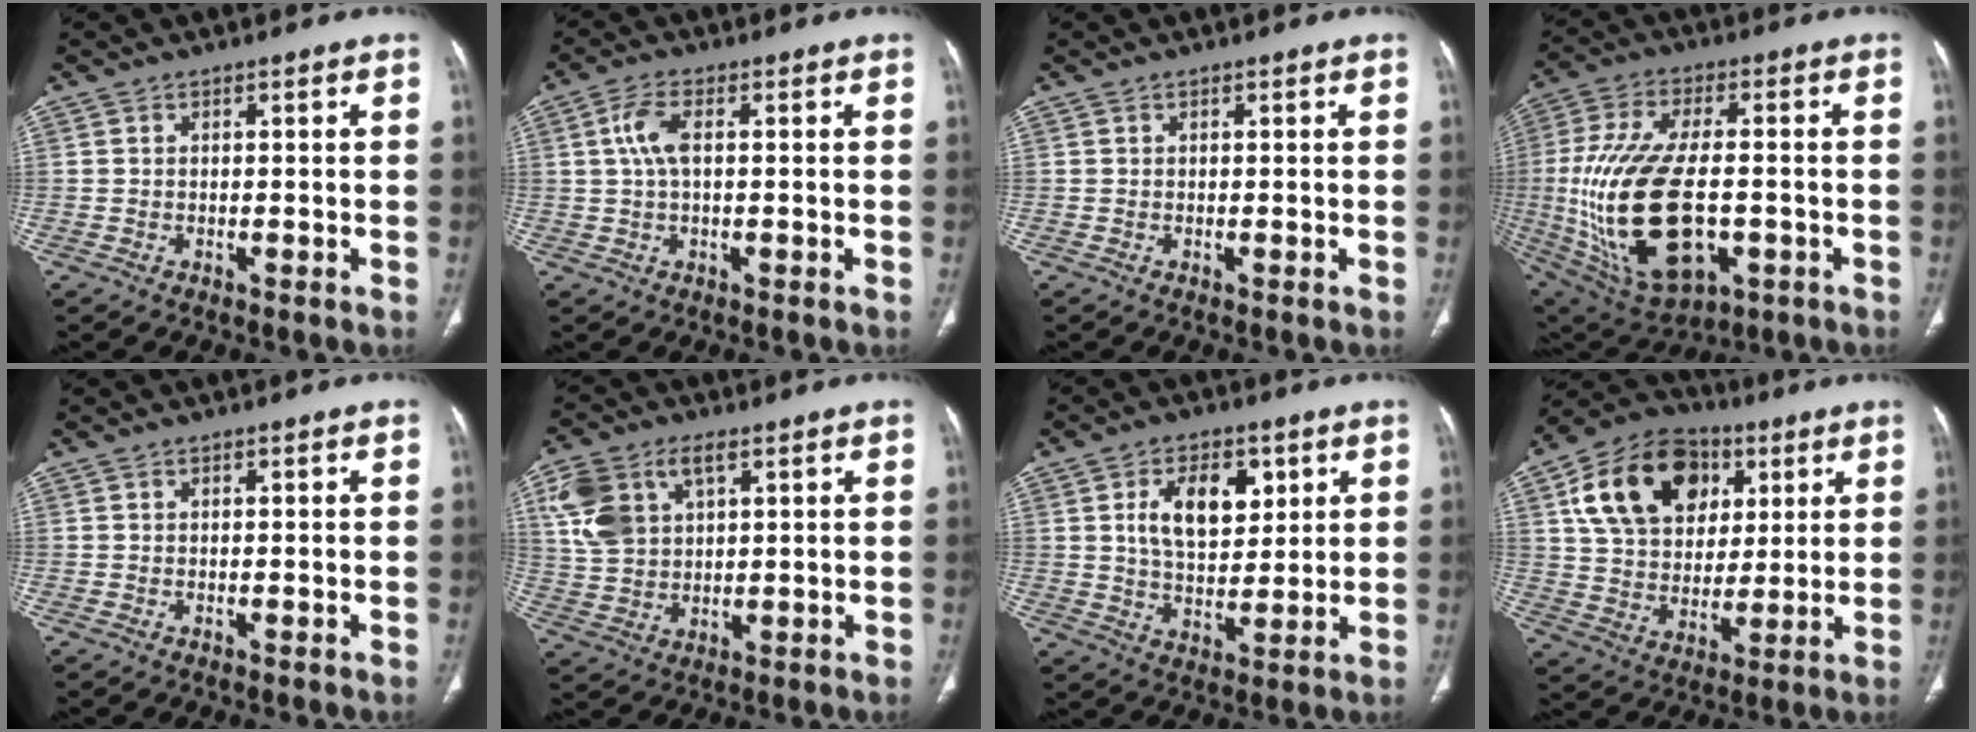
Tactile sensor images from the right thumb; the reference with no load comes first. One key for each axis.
{"total": 5.1, "fx": 1.0, "fy": 2.1, "fz": 4.6, "tx": -0.112, "ty": 0.011, "tz": 0.019}
{"total": 0.0}
{"total": 24.6, "fx": -3.6, "fy": 12.6, "fz": 20.9, "tx": -0.432, "ty": -0.002, "tz": -0.034}
{"total": 0.0}
{"total": 11.8, "fx": 4.8, "fy": 7.2, "fz": 8.1, "tx": -0.166, "ty": 0.003, "tz": 0.096}
{"total": 11.3, "fx": 3.7, "fy": 6.7, "fz": 8.3, "tx": -0.108, "ty": -0.016, "tz": 0.069}
{"total": 20.0, "fx": 7.3, "fy": 14.4, "fz": 11.9, "tx": -0.185, "ty": -0.001, "tz": 0.125}